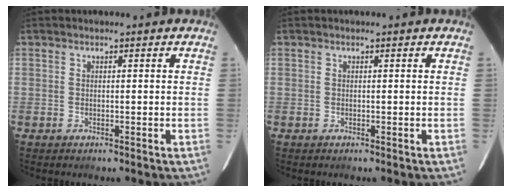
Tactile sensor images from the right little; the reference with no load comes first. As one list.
[{"total": 0.0}]